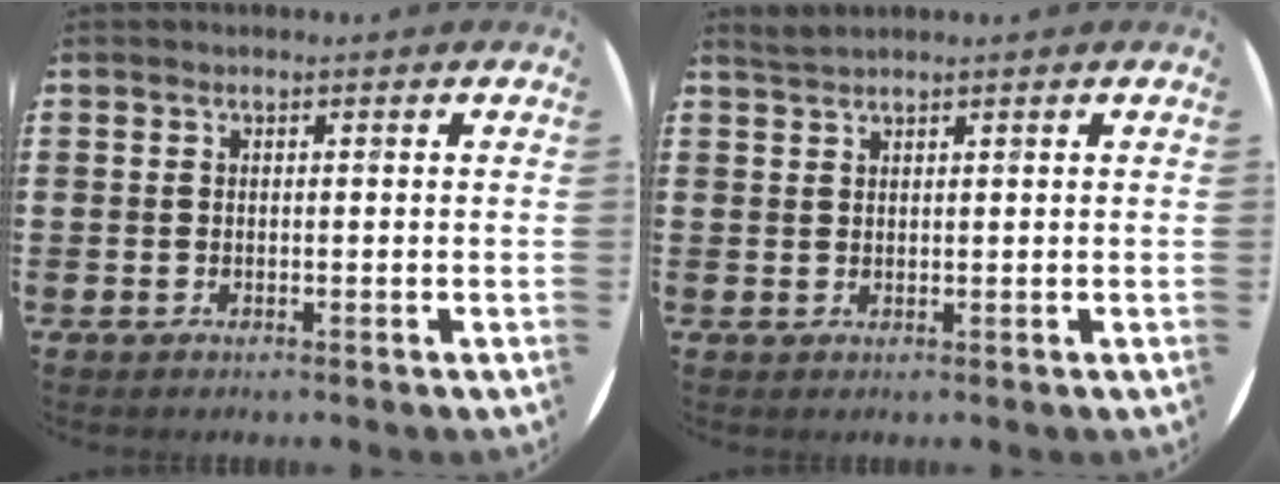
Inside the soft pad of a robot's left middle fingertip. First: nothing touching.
{"total": 1.3, "force": [1.3, -0.2, 0.1], "torque": [-0.004, 0.001, 0.025]}